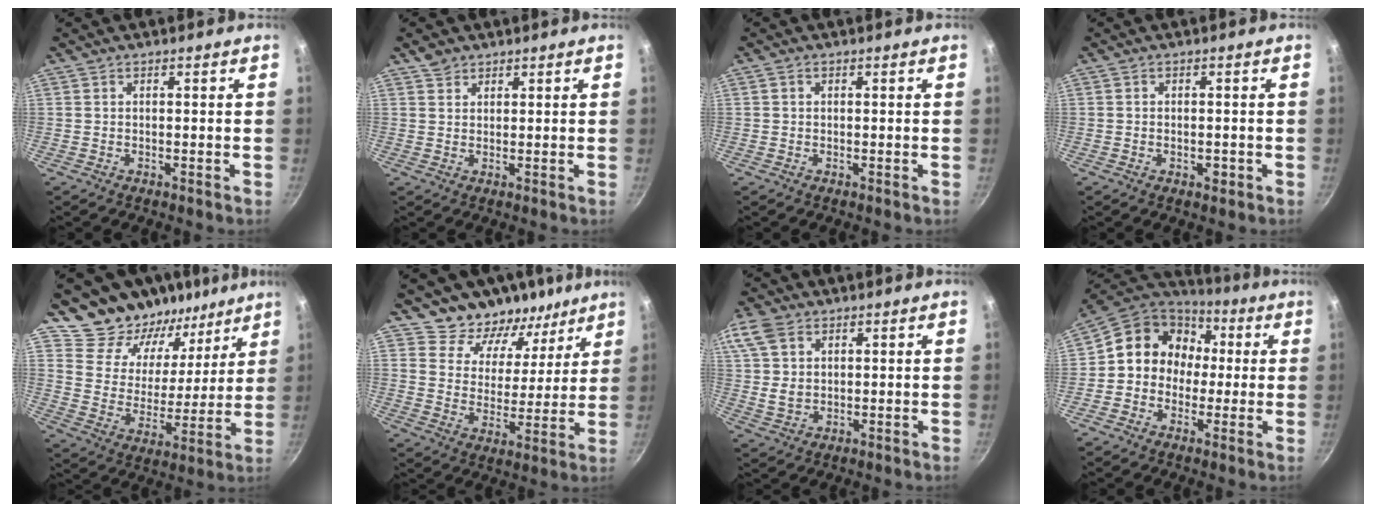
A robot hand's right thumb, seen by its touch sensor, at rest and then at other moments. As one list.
[{"total": 2.5, "force": [1.9, 1.6, 0.5], "torque": [0.002, -0.006, 0.031]}, {"total": 0.7, "force": [0.1, 0.6, 0.3], "torque": [-0.004, 0.004, 0.001]}, {"total": 2.0, "force": [-0.7, 1.1, 1.5], "torque": [-0.022, 0.001, -0.011]}, {"total": 14.9, "force": [12.2, 7.7, 3.3], "torque": [-0.010, -0.116, 0.198]}, {"total": 12.3, "force": [9.4, 7.3, 2.8], "torque": [-0.003, -0.086, 0.144]}, {"total": 8.4, "force": [3.4, 5.8, 5.1], "torque": [-0.091, -0.004, 0.065]}, {"total": 13.1, "force": [0.9, 11.7, 5.9], "torque": [-0.053, 0.032, -0.007]}]